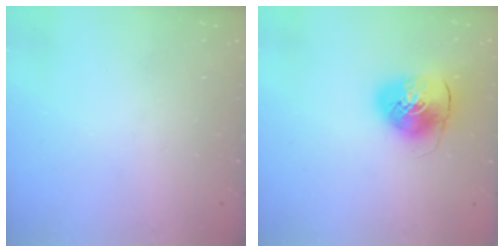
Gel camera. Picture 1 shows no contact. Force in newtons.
{"total": 9.5, "press": 9.4, "slide": 1.5}